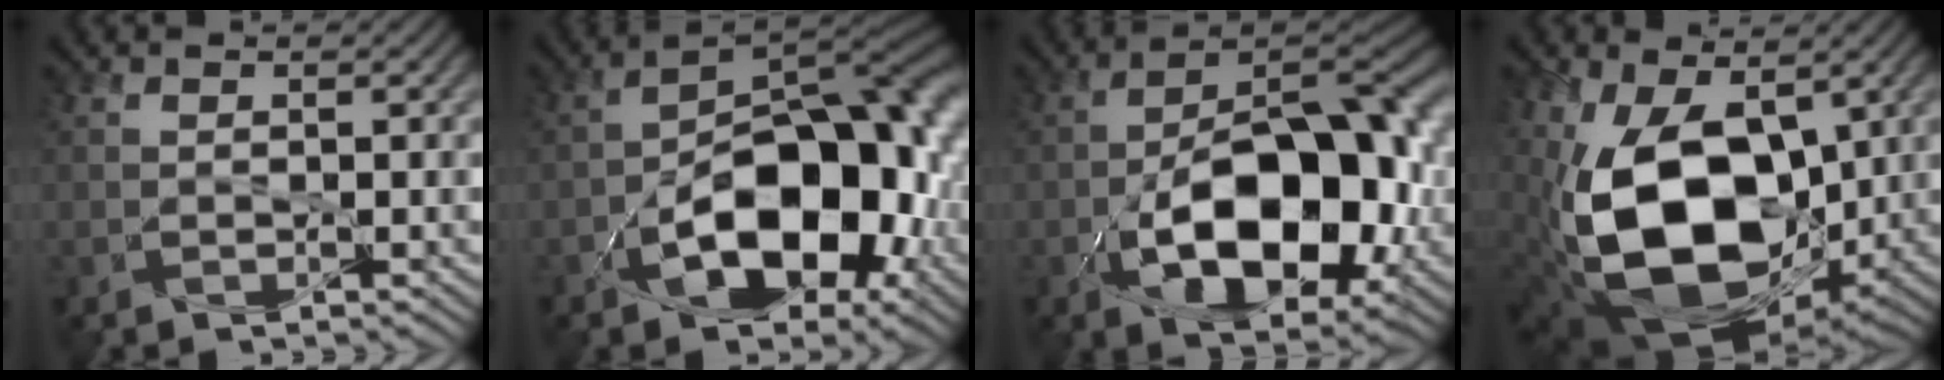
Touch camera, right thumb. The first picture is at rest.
{"total": 13.9, "force": [-4.9, 7.0, 11.0], "torque": [-0.130, -0.018, -0.084]}
{"total": 14.5, "force": [-4.2, 6.9, 12.0], "torque": [-0.165, -0.009, -0.068]}
{"total": 17.7, "force": [0.3, 10.7, 14.1], "torque": [-0.299, -0.038, 0.008]}